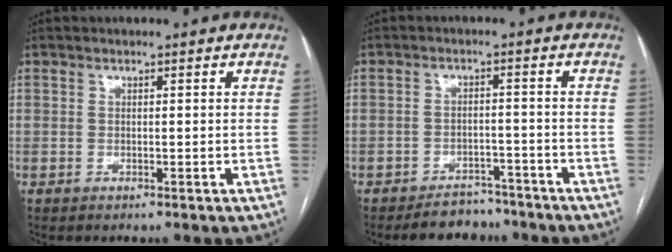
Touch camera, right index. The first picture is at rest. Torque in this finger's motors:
{"motor_torque": [-0.04, 0.01, -0.08, -0.05]}